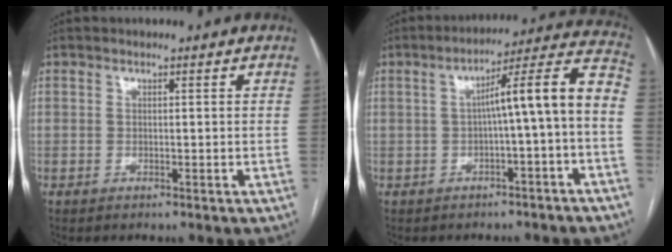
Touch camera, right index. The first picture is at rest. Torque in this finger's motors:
{"motor_torque": [1.04, -0.21, 0.51, 0.06]}